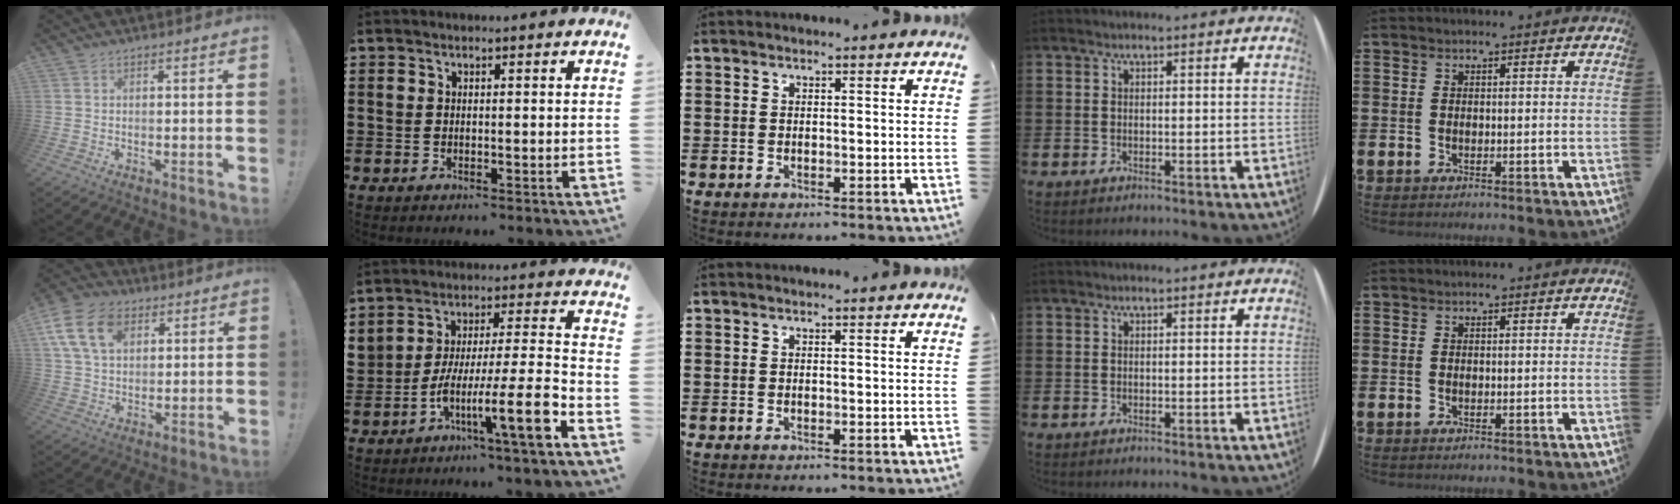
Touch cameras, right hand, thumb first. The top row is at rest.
{"thumb": {"total": 14.9, "force": [6.2, 10.4, 8.8], "torque": [-0.149, -0.011, 0.121]}, "index": {"total": 11.5, "force": [-5.7, 1.0, 10.0], "torque": [-0.177, 0.004, -0.105]}}